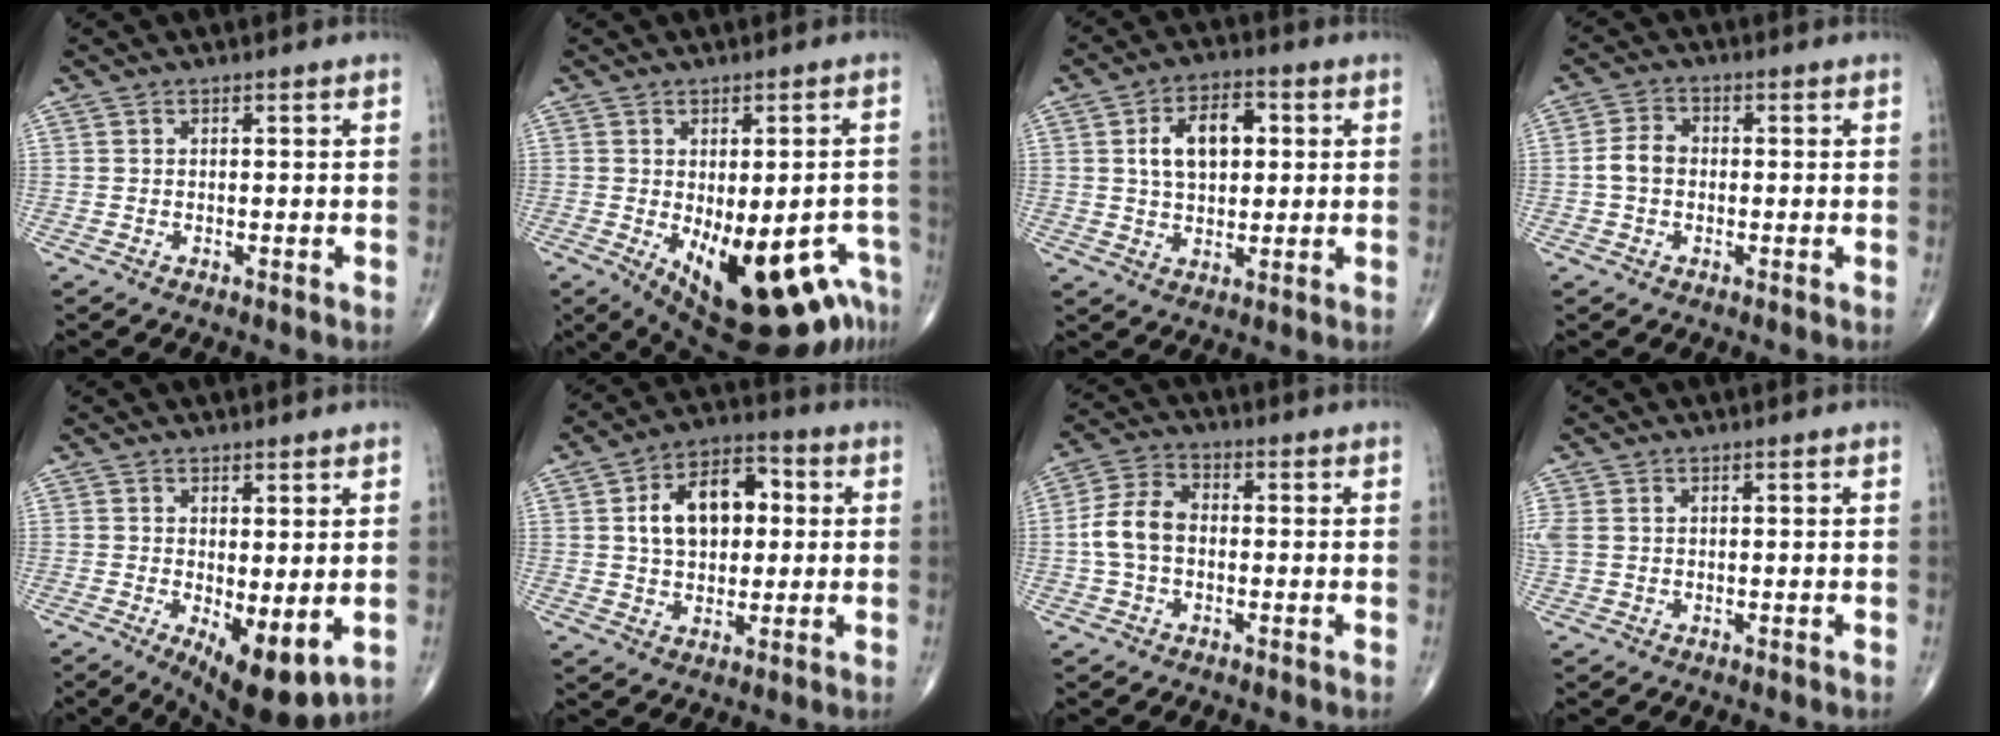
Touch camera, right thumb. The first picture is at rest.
{"total": 19.3, "force": [-8.7, 8.1, 15.2], "torque": [-0.150, 0.008, -0.101]}
{"total": 10.1, "force": [2.0, 6.2, 7.7], "torque": [-0.113, 0.010, 0.033]}
{"total": 4.4, "force": [-0.5, 3.4, 2.8], "torque": [-0.052, 0.016, -0.016]}
{"total": 8.9, "force": [-1.5, 3.3, 8.1], "torque": [-0.115, -0.024, -0.012]}
{"total": 13.6, "force": [2.2, 8.7, 10.2], "torque": [-0.137, 0.018, 0.030]}
{"total": 7.8, "force": [-0.8, 5.3, 5.6], "torque": [-0.113, 0.026, -0.024]}
{"total": 3.0, "force": [0.5, 2.3, 1.9], "torque": [-0.067, 0.012, 0.015]}